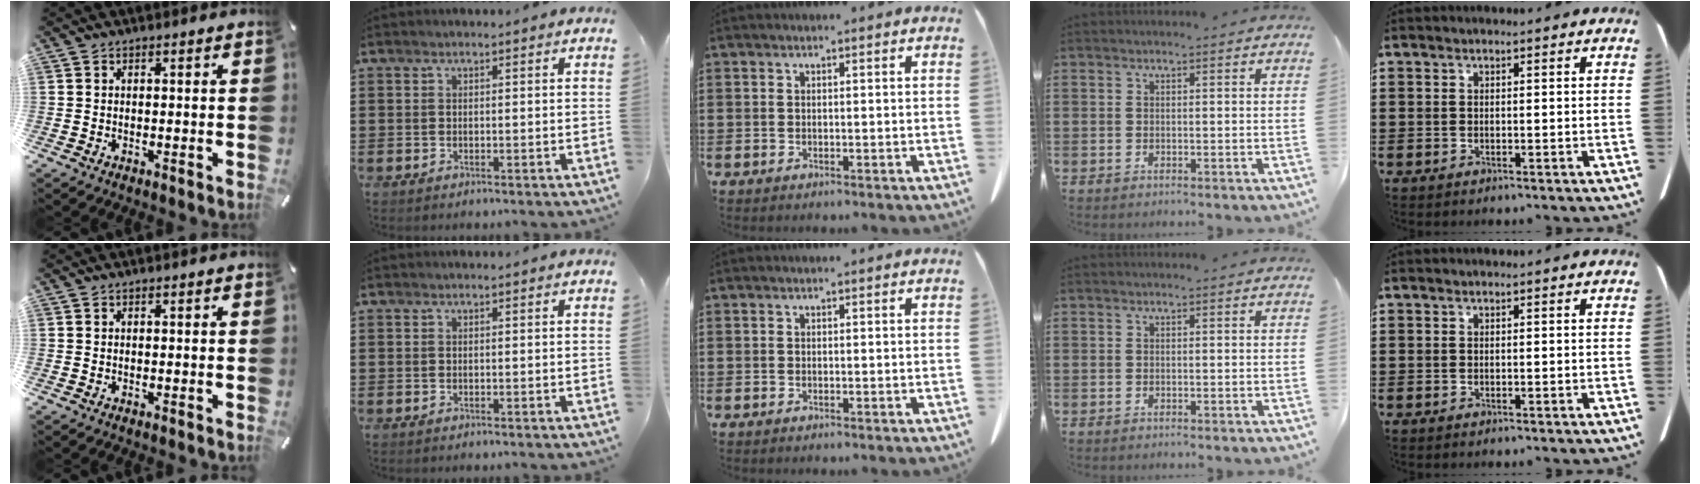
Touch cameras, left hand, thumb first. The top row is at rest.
{}